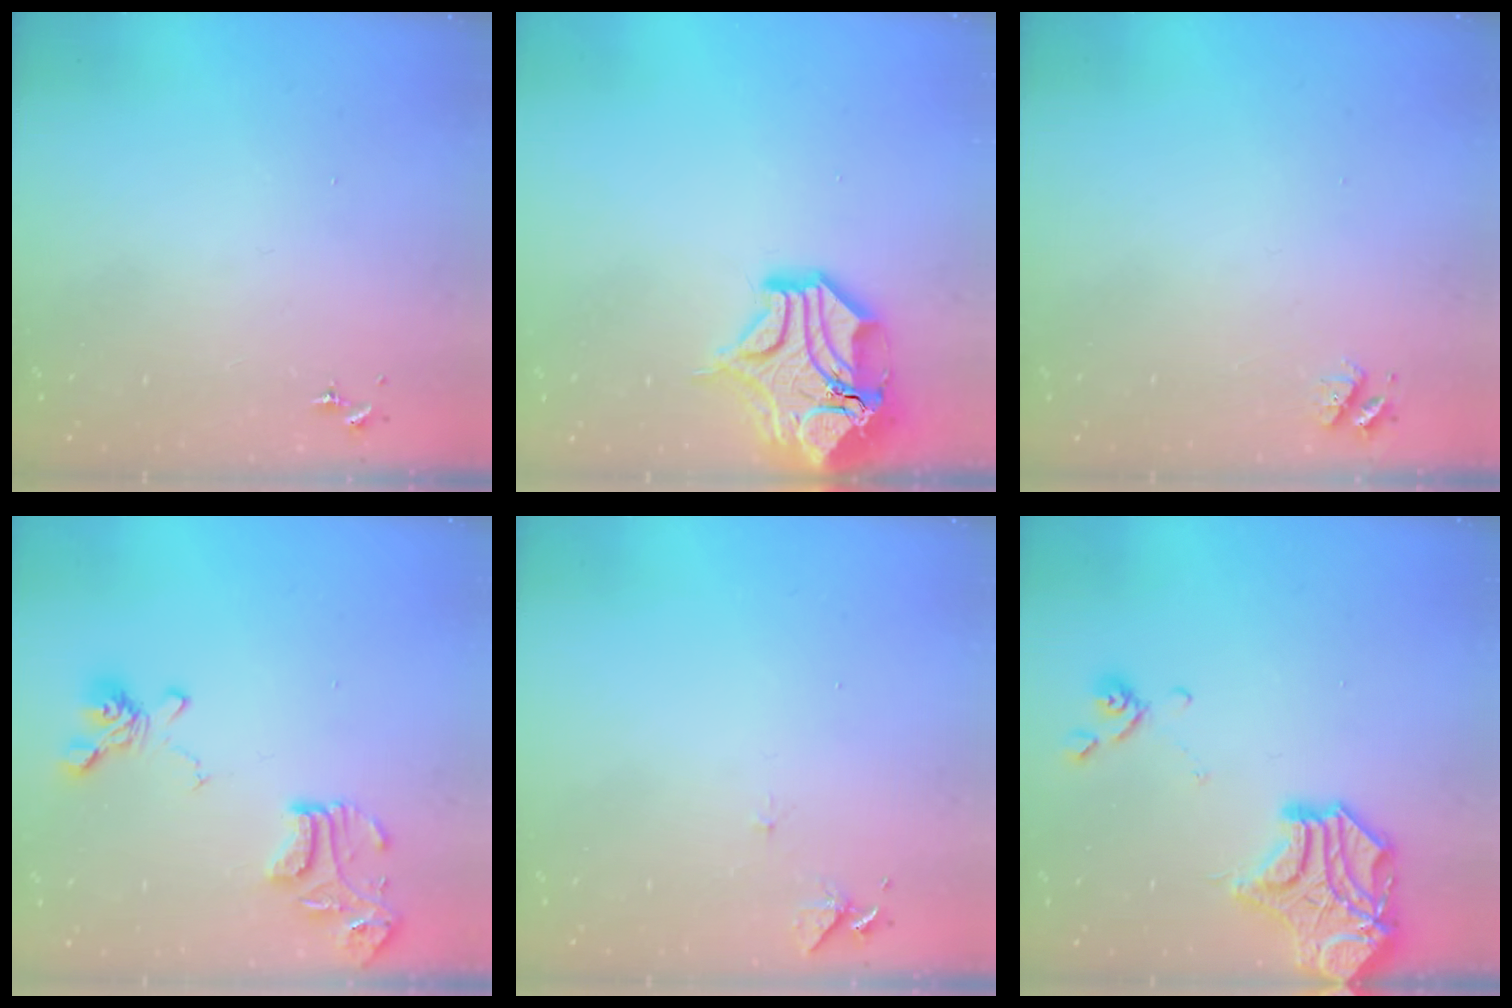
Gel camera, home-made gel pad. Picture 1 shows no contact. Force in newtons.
{"total": 17.9, "press": 17.7, "slide": 2.6}
{"total": 4.7, "press": 4.7, "slide": 0.7}
{"total": 15.9, "press": 15.8, "slide": 1.7}
{"total": 6.2, "press": 6.2, "slide": 0.6}
{"total": 15.9, "press": 15.6, "slide": 2.9}